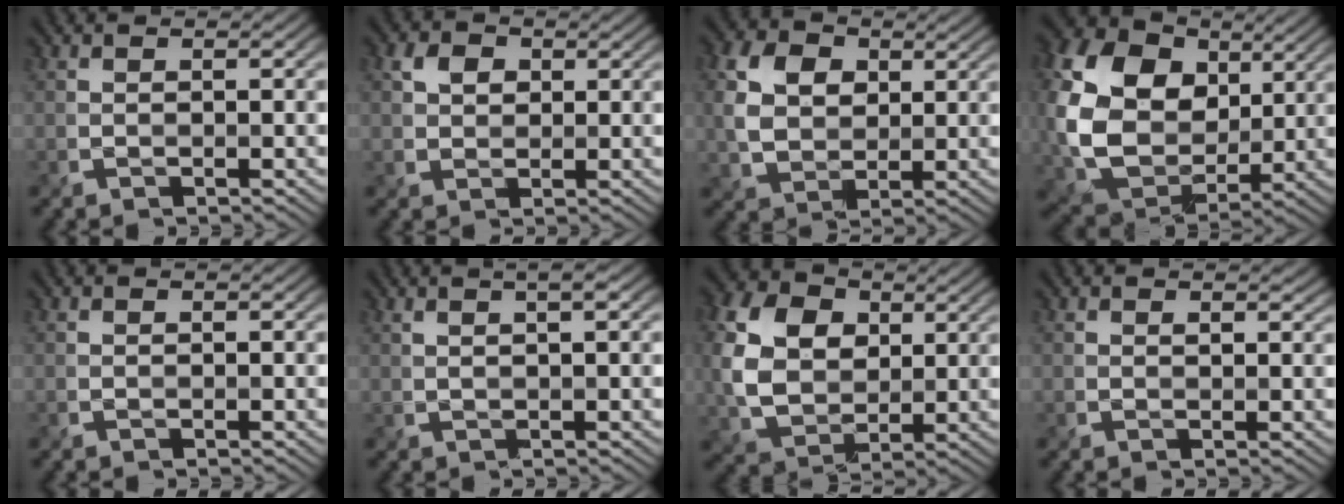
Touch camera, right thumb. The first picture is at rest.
{"total": 2.8, "force": [1.0, 2.2, 1.4], "torque": [-0.028, 0.001, 0.013]}
{"total": 7.3, "force": [2.0, 5.5, 4.4], "torque": [-0.112, 0.005, 0.030]}
{"total": 17.3, "force": [3.7, 13.3, 10.5], "torque": [-0.273, 0.008, 0.088]}
{"total": 0.0}
{"total": 3.1, "force": [1.5, 0.6, 2.7], "torque": [-0.034, 0.005, 0.012]}
{"total": 10.6, "force": [2.2, 7.9, 6.7], "torque": [-0.174, 0.006, 0.037]}
{"total": 1.2, "force": [1.0, 0.5, 0.5], "torque": [-0.007, -0.002, 0.019]}